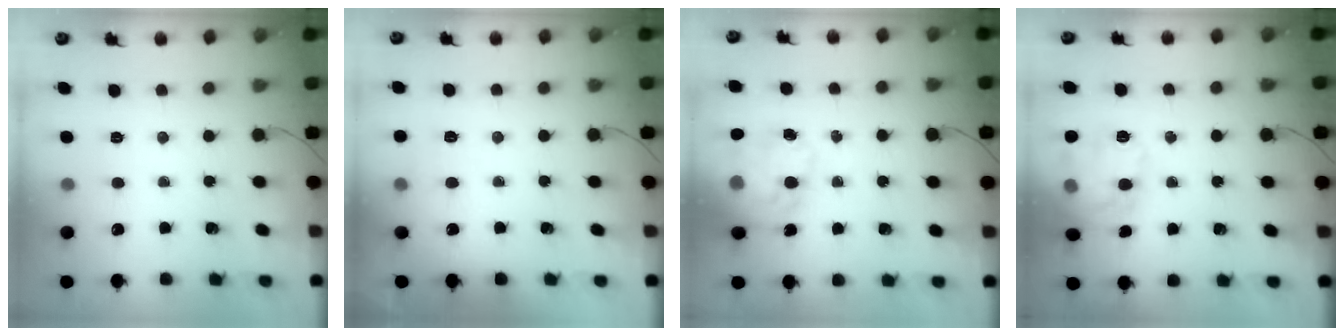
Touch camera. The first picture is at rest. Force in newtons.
{"total": 6.0, "press": 5.8, "slide": 1.6}
{"total": 18.2, "press": 17.7, "slide": 4.3}
{"total": 15.4, "press": 15.4, "slide": 0.8}